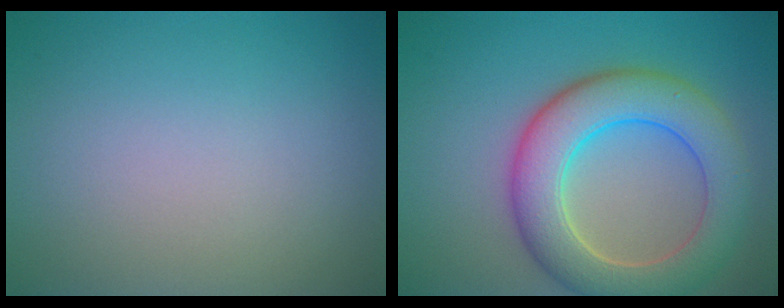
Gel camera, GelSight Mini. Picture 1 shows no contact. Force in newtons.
{"total": 8.1, "press": 8.1, "slide": 0.7}